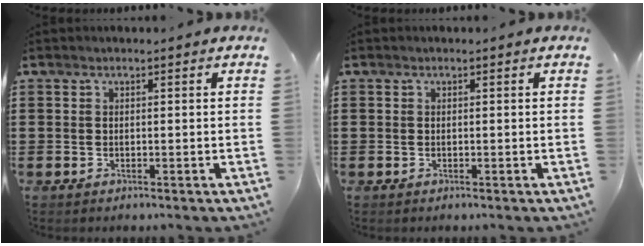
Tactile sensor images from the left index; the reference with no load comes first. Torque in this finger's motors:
{"motor_torque": [0.00, 0.00, -0.01, 0.01]}